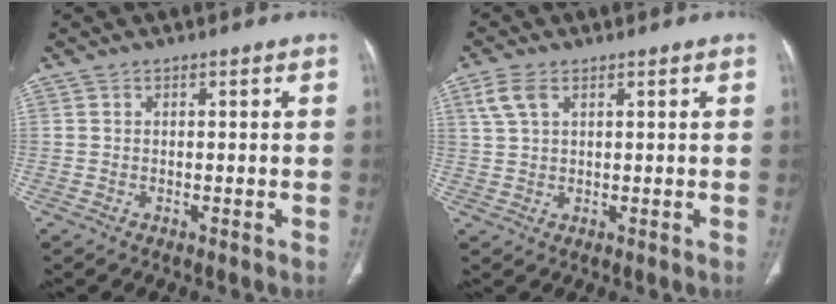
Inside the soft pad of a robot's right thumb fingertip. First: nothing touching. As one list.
[{"total": 4.3, "force": [2.0, 2.3, 3.0], "torque": [-0.073, 0.008, 0.048]}]